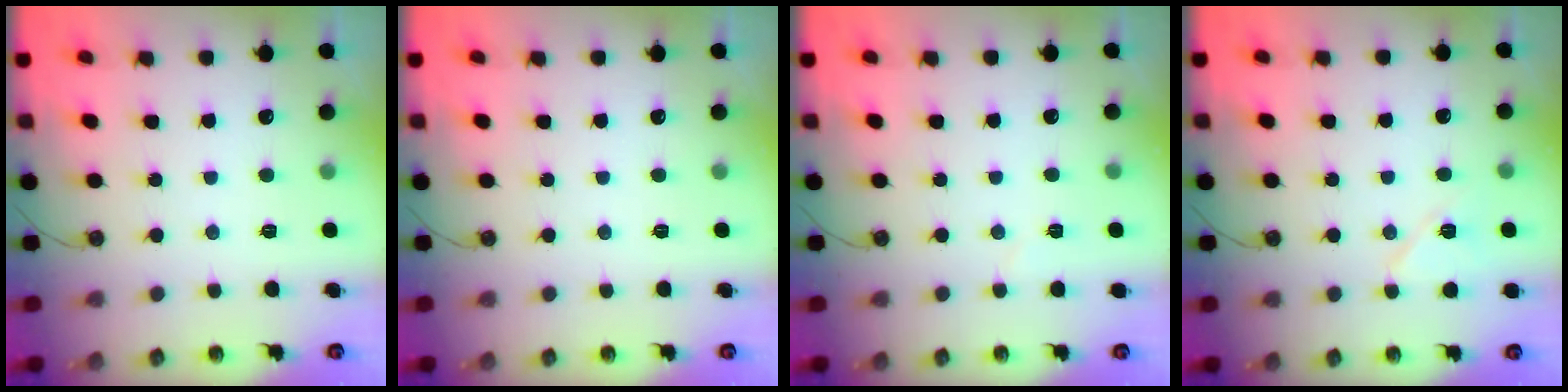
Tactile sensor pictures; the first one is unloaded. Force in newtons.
{"total": 0.0}
{"total": 2.9, "press": 2.7, "slide": 1.2}
{"total": 7.6, "press": 7.5, "slide": 1.1}